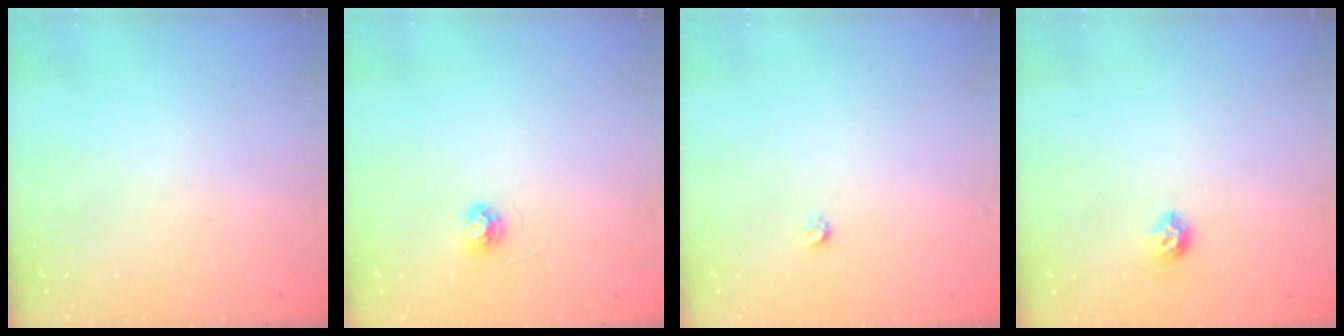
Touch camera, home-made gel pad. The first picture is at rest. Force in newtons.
{"total": 3.4, "press": 3.4, "slide": 0.3}
{"total": 3.0, "press": 3.0, "slide": 0.2}
{"total": 6.4, "press": 6.4, "slide": 1.1}